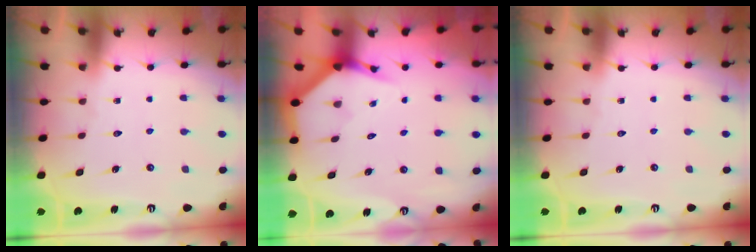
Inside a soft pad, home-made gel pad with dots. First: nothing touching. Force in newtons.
{"total": 3.8, "press": 3.8, "slide": 0.2}
{"total": 0.0}